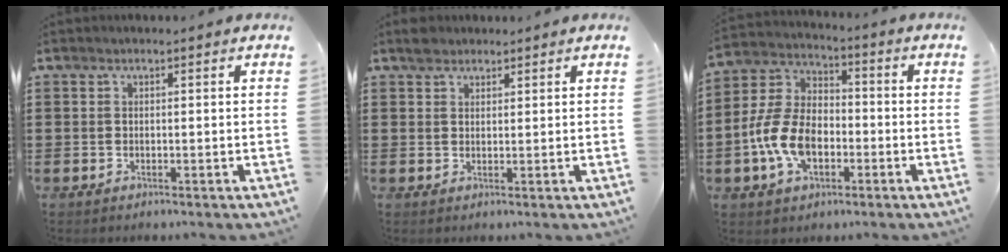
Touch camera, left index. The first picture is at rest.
{"total": 2.1, "force": [1.8, 1.0, 0.3], "torque": [-0.002, 0.003, 0.035]}
{"total": 10.6, "force": [-3.3, 6.7, 7.5], "torque": [-0.187, 0.006, -0.066]}